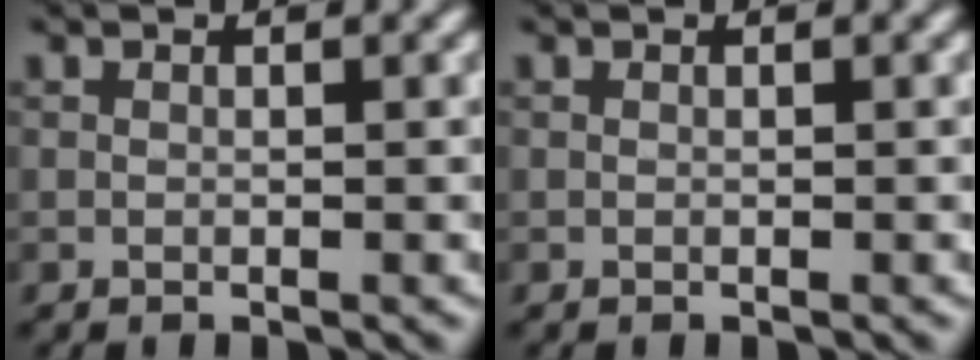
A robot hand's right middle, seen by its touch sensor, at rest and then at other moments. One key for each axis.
{"total": 0.0}